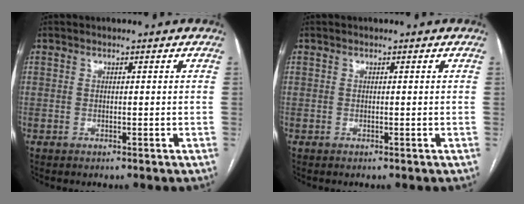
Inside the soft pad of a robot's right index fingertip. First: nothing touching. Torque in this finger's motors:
{"motor_torque": [0.00, 0.00, 0.00, 0.00]}